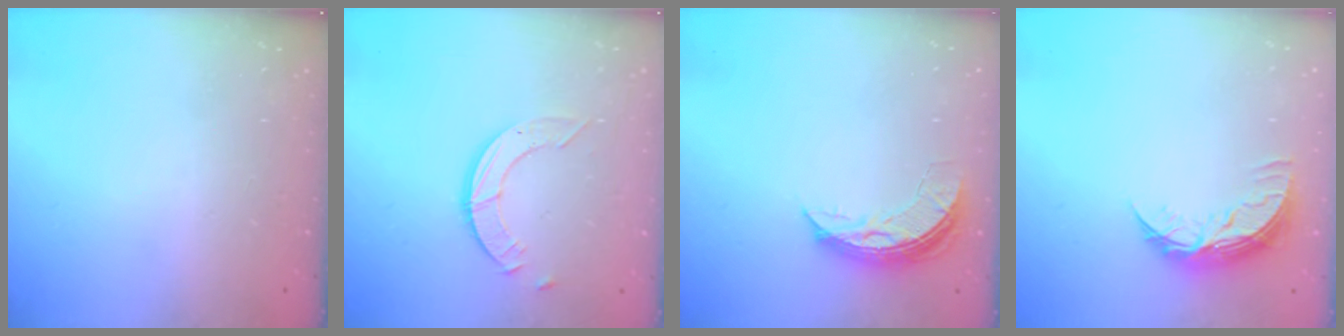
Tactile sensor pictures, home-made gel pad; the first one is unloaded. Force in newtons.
{"total": 3.9, "press": 3.9, "slide": 0.3}
{"total": 7.4, "press": 7.4, "slide": 0.6}
{"total": 9.0, "press": 9.0, "slide": 0.5}